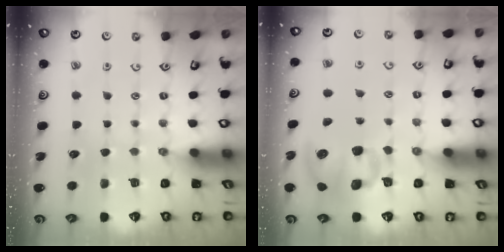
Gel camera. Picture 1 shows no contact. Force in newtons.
{"total": 13.5, "press": 13.4, "slide": 1.7}